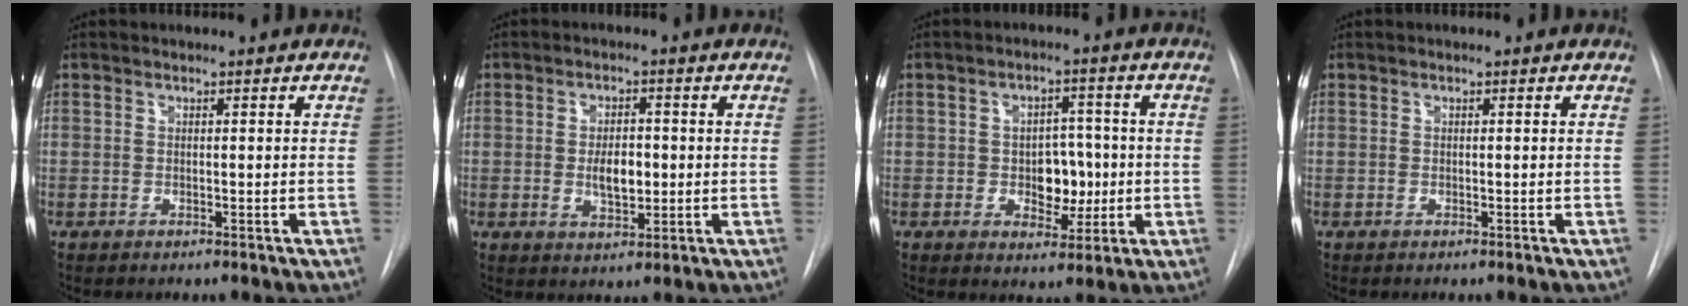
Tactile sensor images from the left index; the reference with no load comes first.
{"total": 4.6, "force": [-0.2, 2.3, 4.0], "torque": [-0.067, -0.001, 0.002]}
{"total": 5.9, "force": [-0.6, 3.9, 4.4], "torque": [-0.056, 0.010, -0.001]}
{"total": 0.0}